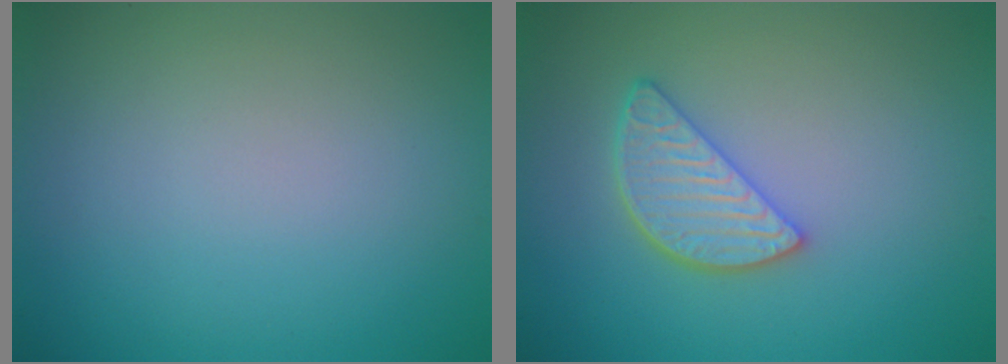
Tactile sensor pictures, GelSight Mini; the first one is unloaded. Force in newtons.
{"total": 3.7, "press": 3.1, "slide": 2.0}